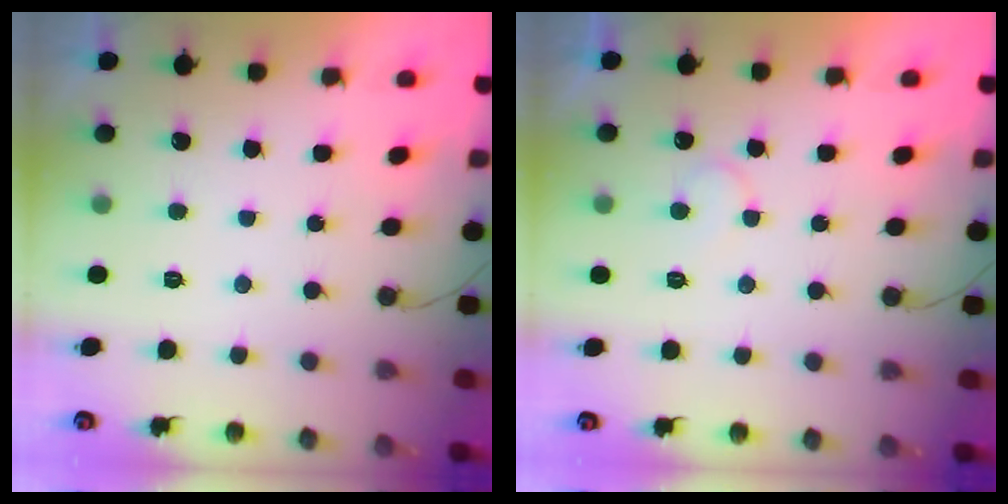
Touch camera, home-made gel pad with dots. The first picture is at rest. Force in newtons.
{"total": 4.7, "press": 4.7, "slide": 0.4}